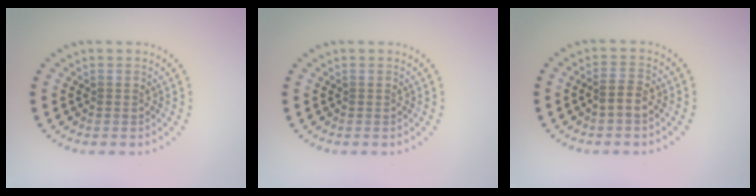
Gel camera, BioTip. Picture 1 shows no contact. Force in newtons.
{"total": 0.0}
{"total": 1.8, "press": 1.7, "slide": 0.5}